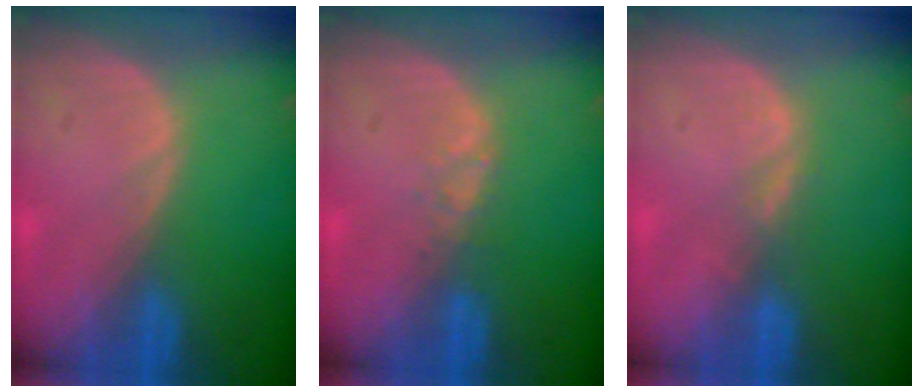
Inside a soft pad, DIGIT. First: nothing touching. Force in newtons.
{"total": 1.4, "press": 1.4, "slide": 0.2}
{"total": 1.9, "press": 1.5, "slide": 1.1}